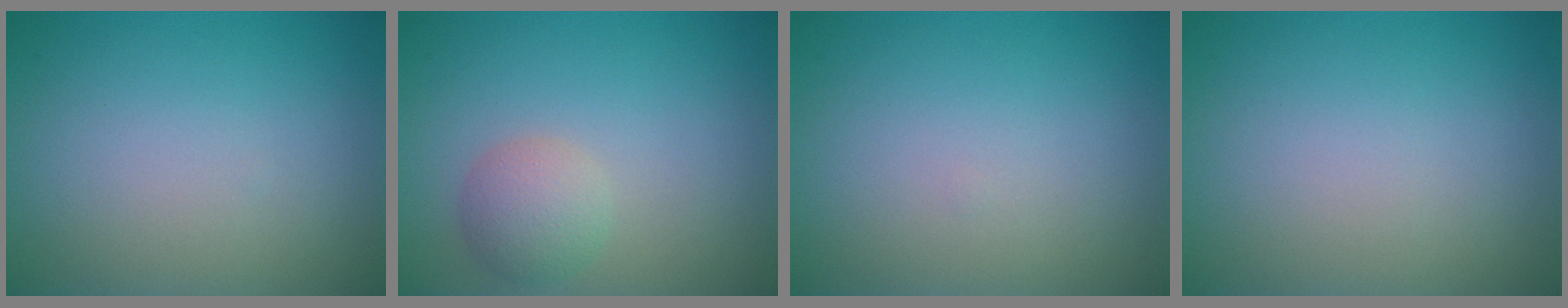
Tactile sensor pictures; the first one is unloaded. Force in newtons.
{"total": 2.7, "press": 2.7, "slide": 0.1}
{"total": 0.0}
{"total": 0.0}